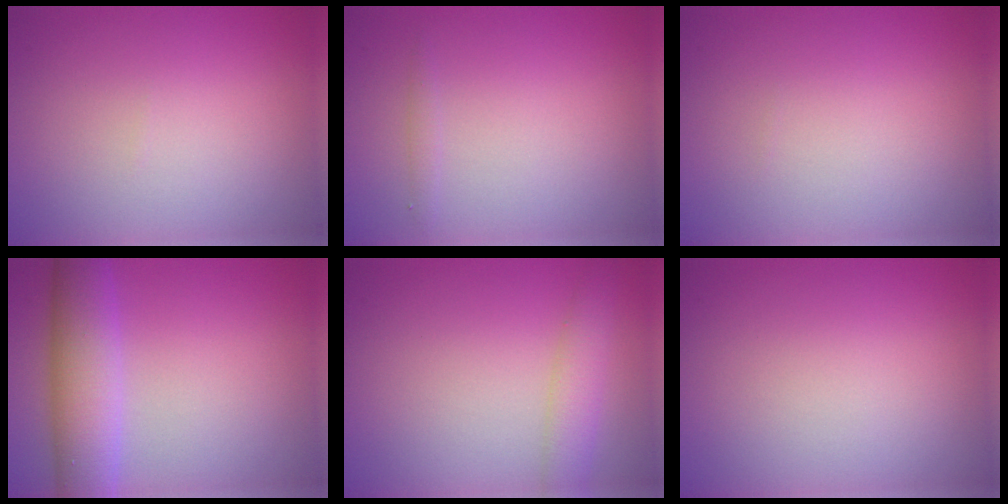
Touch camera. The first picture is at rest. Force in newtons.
{"total": 0.6, "press": 0.6, "slide": 0.0}
{"total": 0.0}
{"total": 6.4, "press": 6.4, "slide": 0.3}
{"total": 2.9, "press": 2.9, "slide": 0.1}
{"total": 0.0}